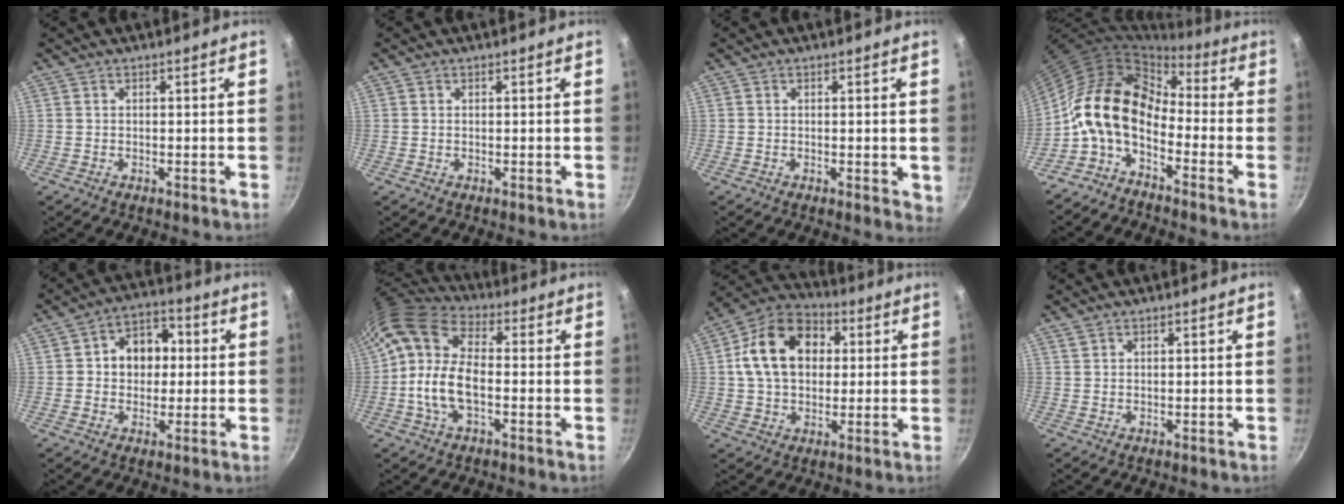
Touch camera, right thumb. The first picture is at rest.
{"total": 0.0}
{"total": 2.5, "force": [0.0, 1.1, 2.3], "torque": [-0.024, -0.005, 0.000]}
{"total": 12.9, "force": [-2.9, 8.2, 9.5], "torque": [-0.151, 0.045, -0.074]}
{"total": 10.0, "force": [1.1, 7.8, 6.0], "torque": [-0.043, 0.013, 0.005]}
{"total": 13.2, "force": [-1.0, 7.2, 11.0], "torque": [-0.203, 0.021, -0.035]}
{"total": 16.0, "force": [3.1, 11.8, 10.3], "torque": [-0.151, 0.022, 0.038]}
{"total": 1.2, "force": [0.8, 0.7, 0.4], "torque": [-0.005, 0.000, 0.015]}